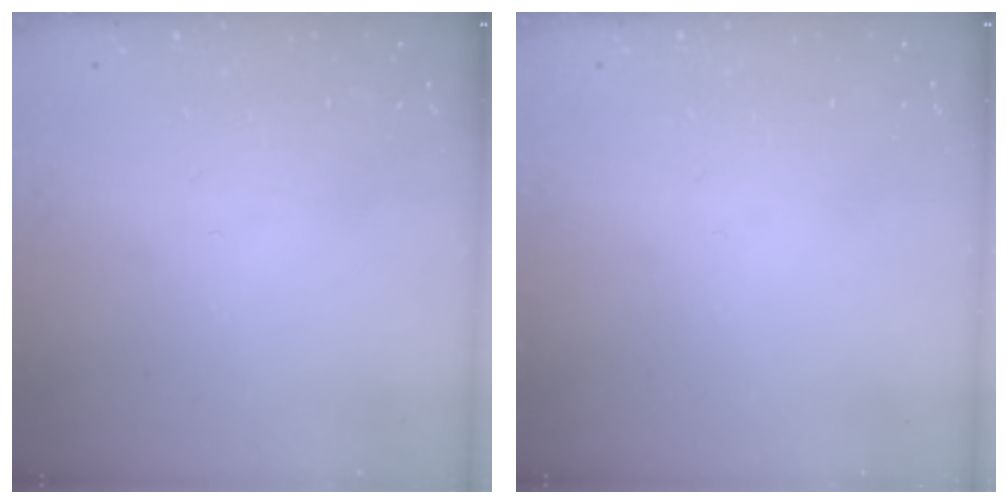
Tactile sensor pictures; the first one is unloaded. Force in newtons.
{"total": 0.0}